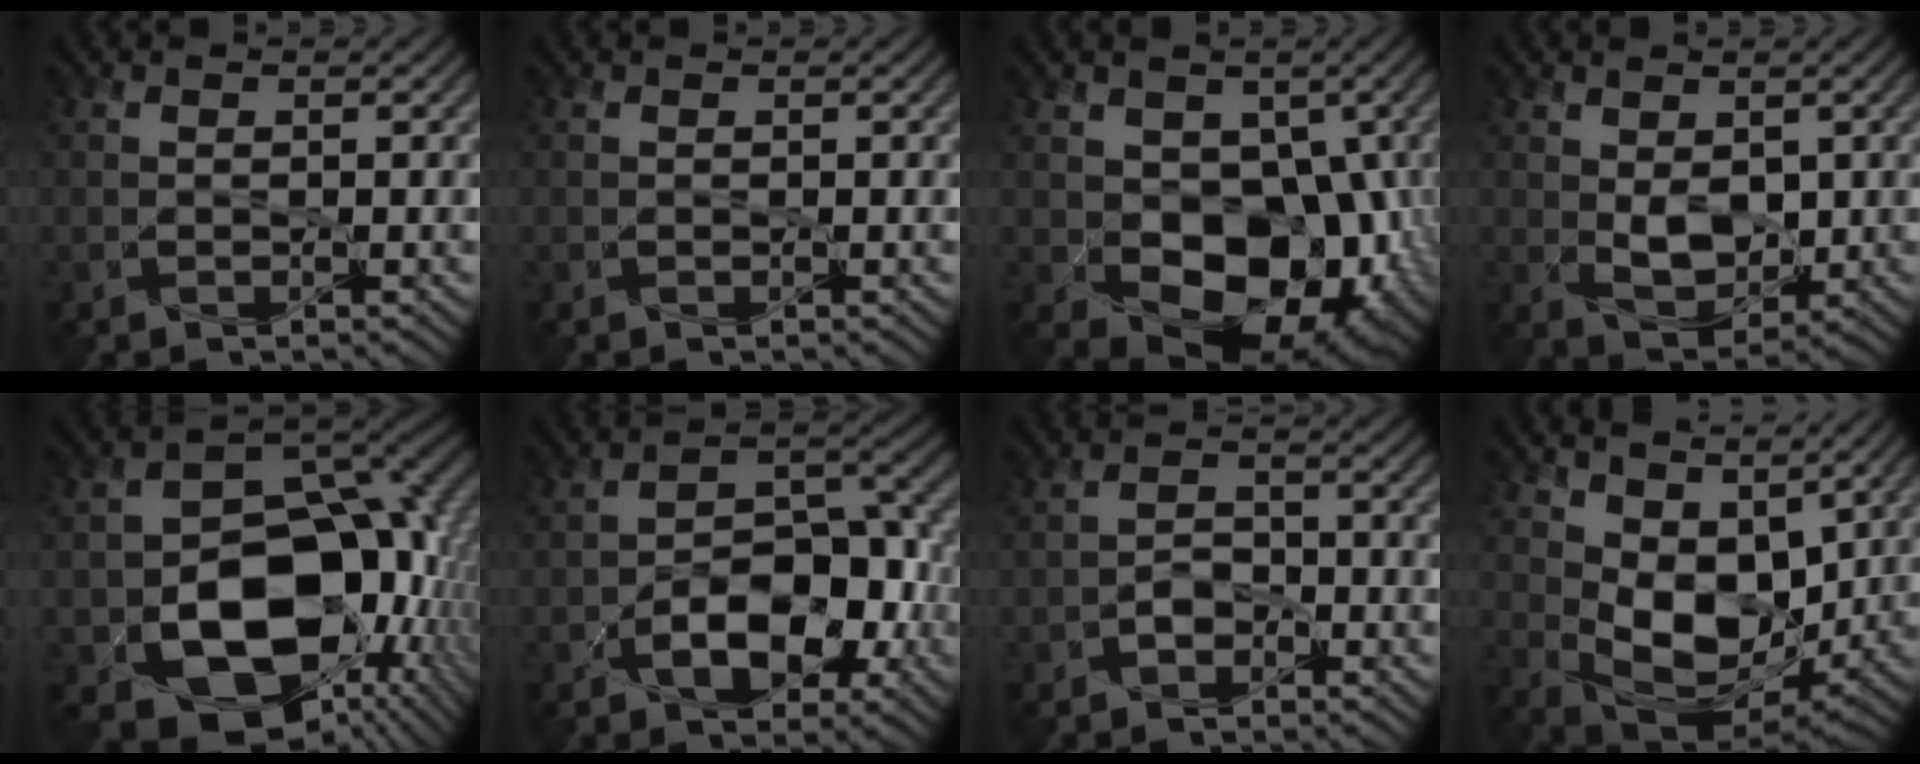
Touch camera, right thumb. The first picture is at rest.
{"total": 0.0}
{"total": 13.8, "force": [-1.3, 9.5, 9.9], "torque": [-0.138, -0.030, -0.004]}
{"total": 5.4, "force": [0.6, 3.1, 4.4], "torque": [-0.099, -0.010, 0.013]}
{"total": 19.1, "force": [-5.8, 13.4, 12.3], "torque": [-0.186, -0.059, -0.049]}
{"total": 8.0, "force": [-3.3, 3.9, 6.1], "torque": [-0.083, -0.007, -0.051]}
{"total": 1.7, "force": [-1.5, 0.1, 0.6], "torque": [-0.007, 0.009, -0.027]}
{"total": 10.0, "force": [2.3, 6.2, 7.5], "torque": [-0.154, -0.018, 0.052]}